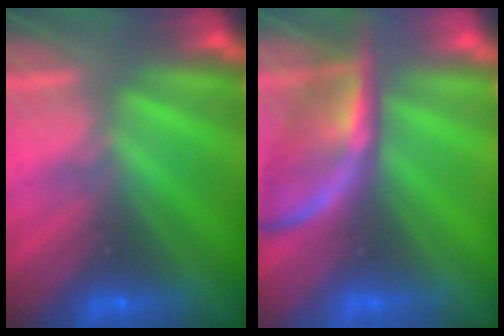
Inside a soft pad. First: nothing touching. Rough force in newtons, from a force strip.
{"total": 2.4}